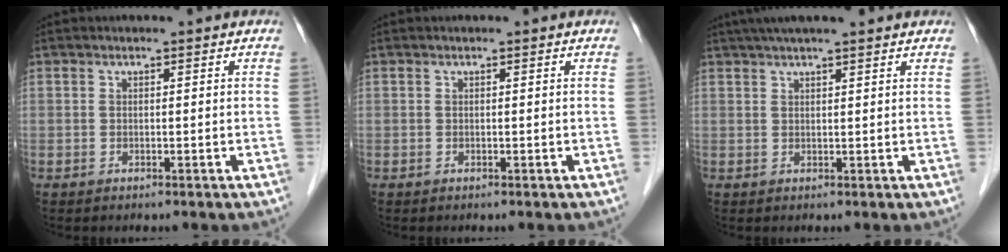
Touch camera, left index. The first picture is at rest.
{"total": 0.0}
{"total": 8.0, "force": [6.6, 0.4, 4.4], "torque": [-0.067, 0.036, 0.095]}